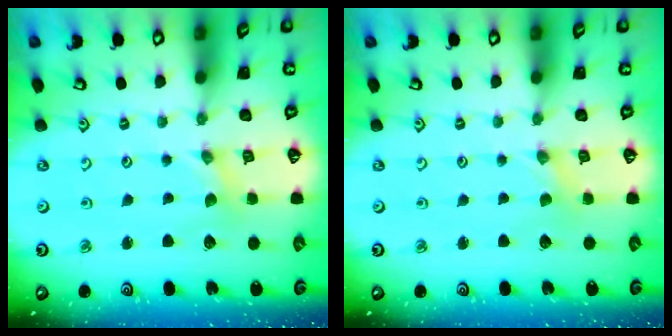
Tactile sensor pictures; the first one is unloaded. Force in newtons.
{"total": 0.0}